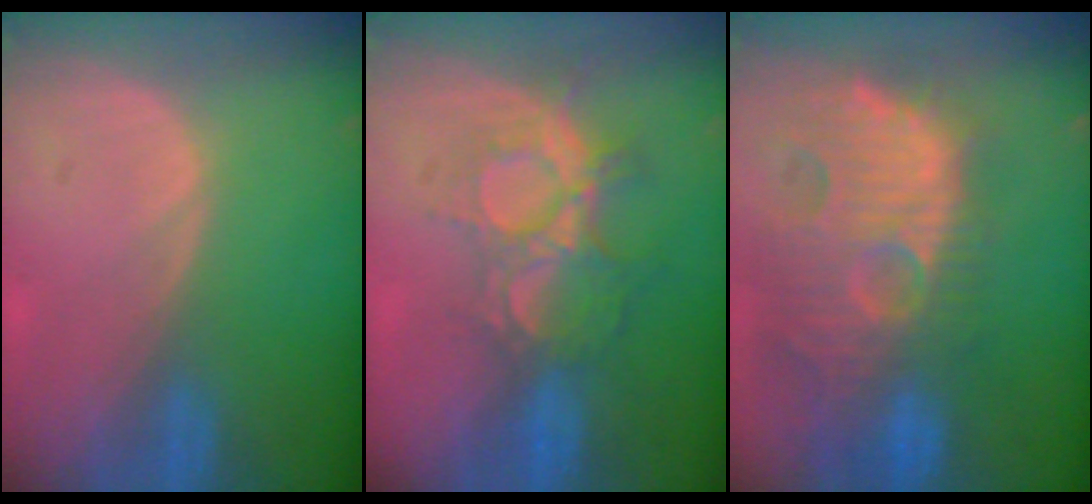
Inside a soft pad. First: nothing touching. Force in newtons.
{"total": 9.3, "press": 7.9, "slide": 4.9}
{"total": 14.3, "press": 12.5, "slide": 6.9}